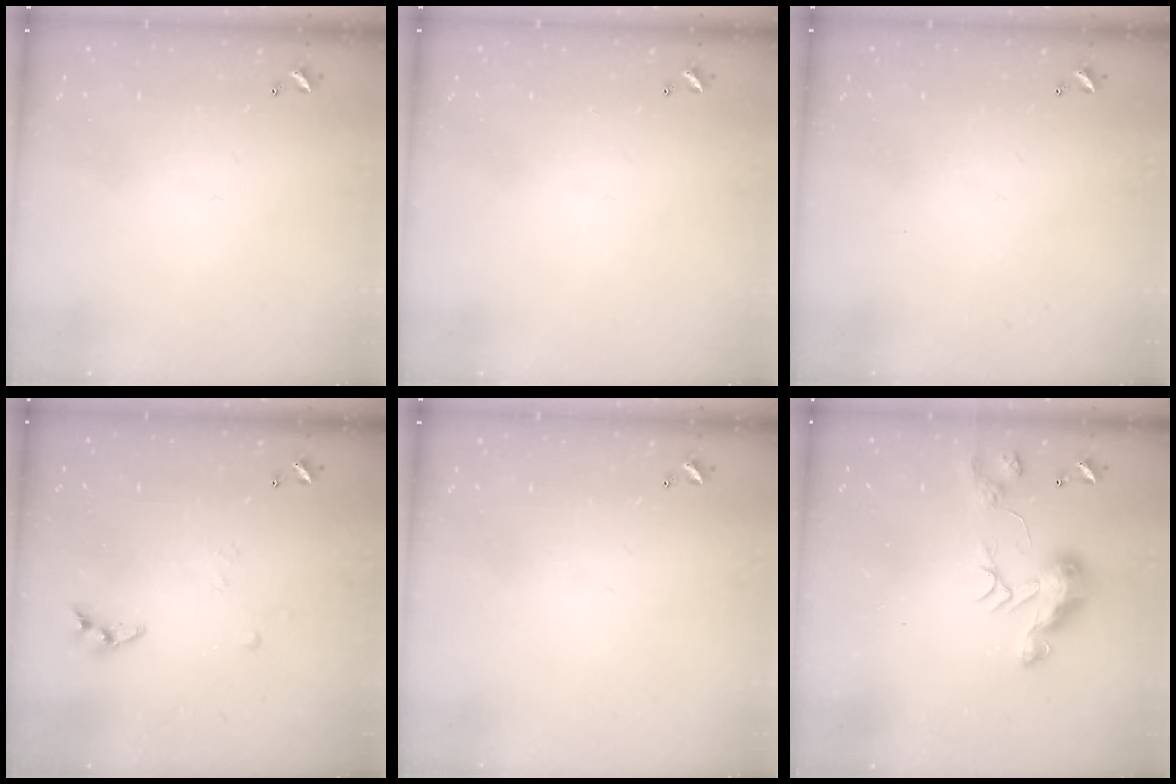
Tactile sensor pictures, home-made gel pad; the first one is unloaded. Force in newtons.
{"total": 0.0}
{"total": 0.0}
{"total": 4.3, "press": 4.3, "slide": 0.4}
{"total": 0.0}
{"total": 11.0, "press": 11.0, "slide": 0.7}